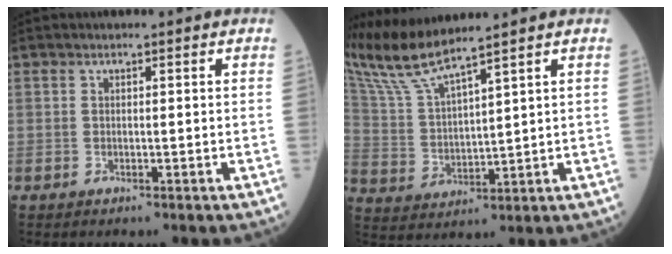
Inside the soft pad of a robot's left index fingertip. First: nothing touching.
{"total": 8.9, "force": [8.0, -1.4, 3.5], "torque": [-0.093, -0.001, 0.171]}